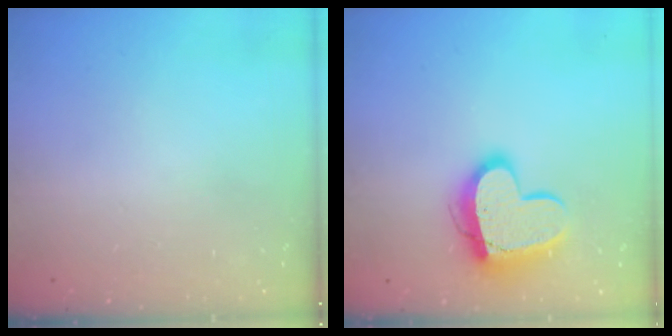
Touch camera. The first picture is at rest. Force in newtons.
{"total": 14.0, "press": 14.0, "slide": 0.6}